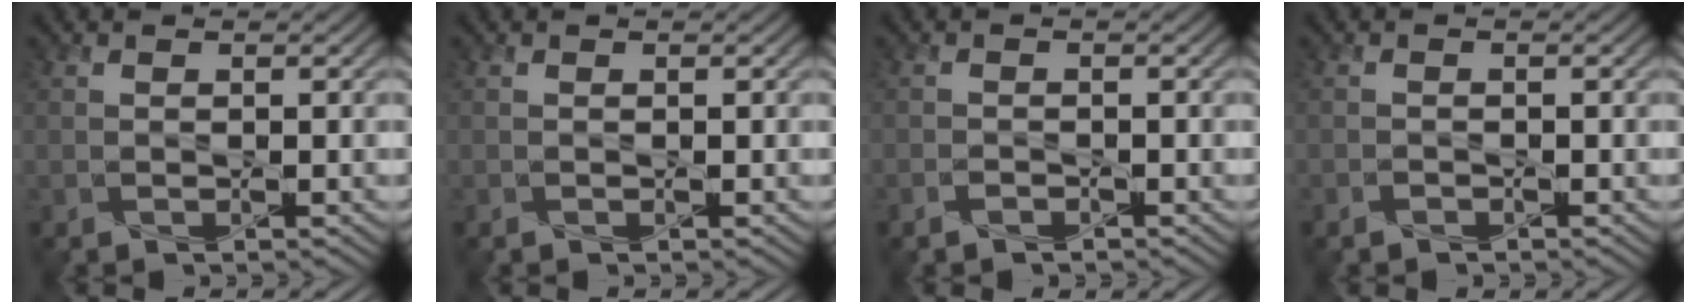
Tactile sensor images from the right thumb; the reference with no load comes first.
{"total": 0.0}
{"total": 1.2, "force": [-1.0, 0.5, 0.5], "torque": [-0.011, -0.002, -0.020]}
{"total": 0.9, "force": [-0.7, 0.4, 0.2], "torque": [-0.004, -0.002, -0.015]}